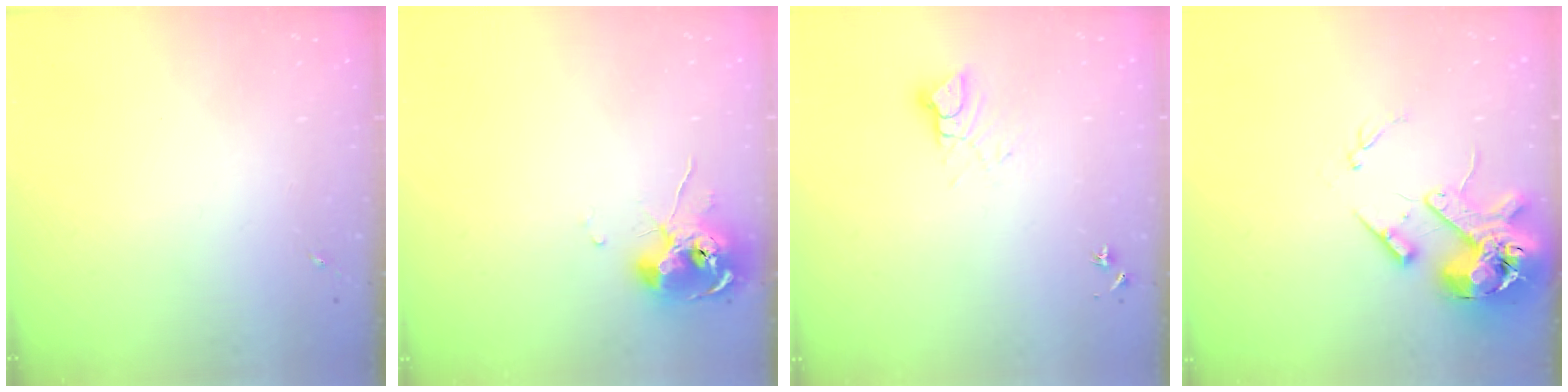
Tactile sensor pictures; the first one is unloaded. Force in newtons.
{"total": 10.4, "press": 10.3, "slide": 1.1}
{"total": 4.0, "press": 4.0, "slide": 0.3}
{"total": 15.7, "press": 15.5, "slide": 2.3}